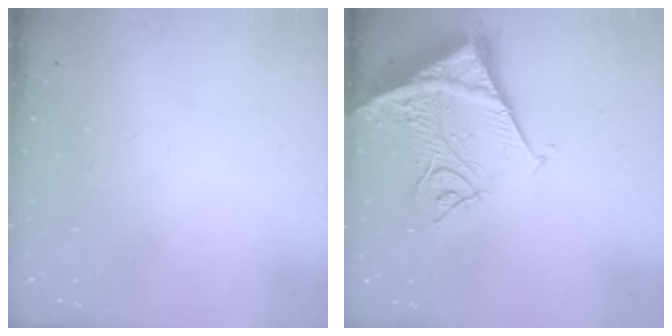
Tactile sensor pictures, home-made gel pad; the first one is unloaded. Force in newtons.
{"total": 16.9, "press": 16.7, "slide": 2.3}